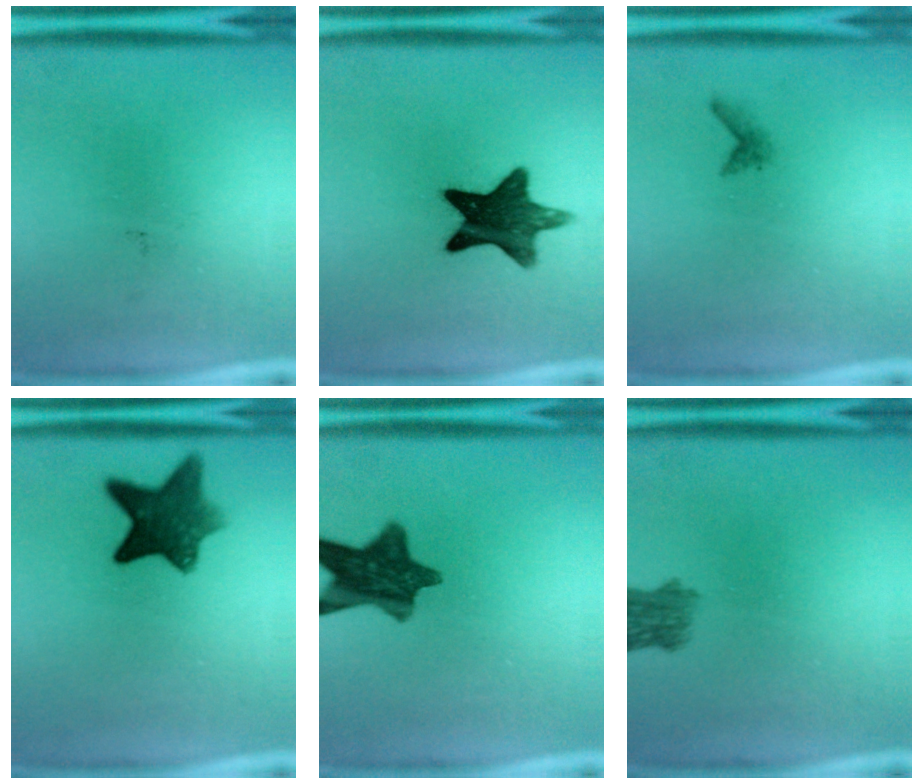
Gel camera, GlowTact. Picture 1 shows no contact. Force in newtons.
{"total": 13.1}
{"total": 0.9}
{"total": 9.9}
{"total": 11.0}
{"total": 4.2}